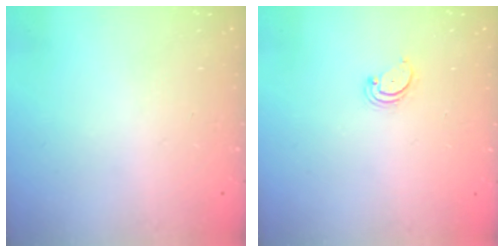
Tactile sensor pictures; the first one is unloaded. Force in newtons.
{"total": 2.6, "press": 2.5, "slide": 0.3}